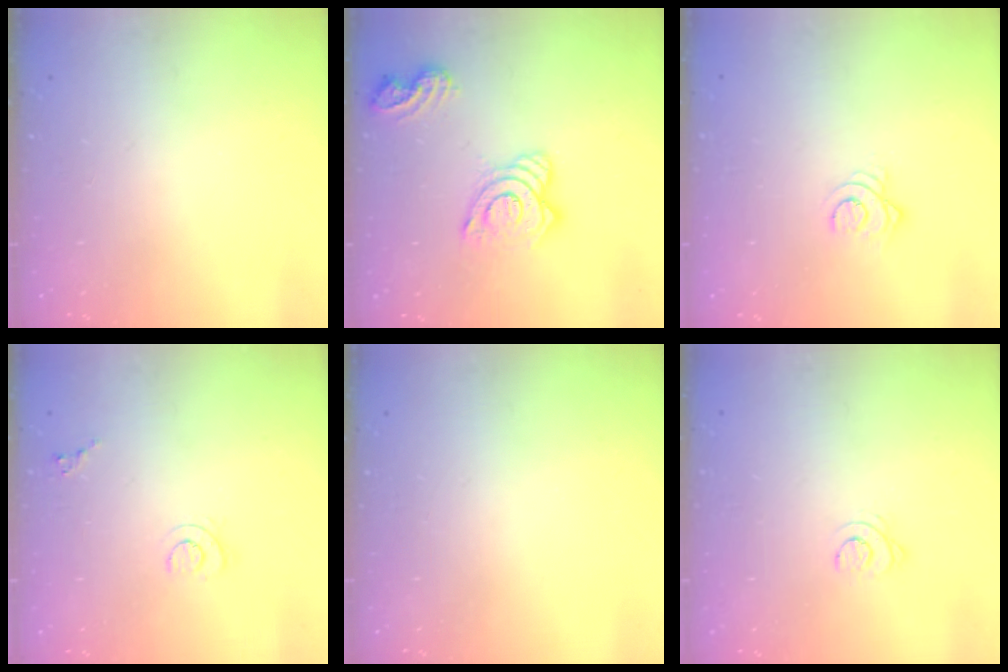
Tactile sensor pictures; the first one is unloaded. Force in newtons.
{"total": 13.7, "press": 13.6, "slide": 1.2}
{"total": 2.9, "press": 2.9, "slide": 0.1}
{"total": 6.6, "press": 6.5, "slide": 0.7}
{"total": 0.0}
{"total": 4.0, "press": 3.9, "slide": 0.5}